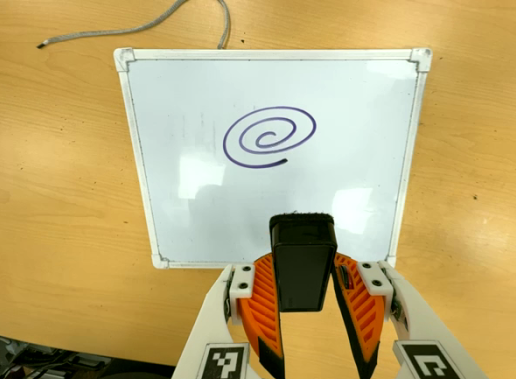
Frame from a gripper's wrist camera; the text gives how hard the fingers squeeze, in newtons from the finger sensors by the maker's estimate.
{"total": 5.9, "left": 4.7, "right": 7.2}